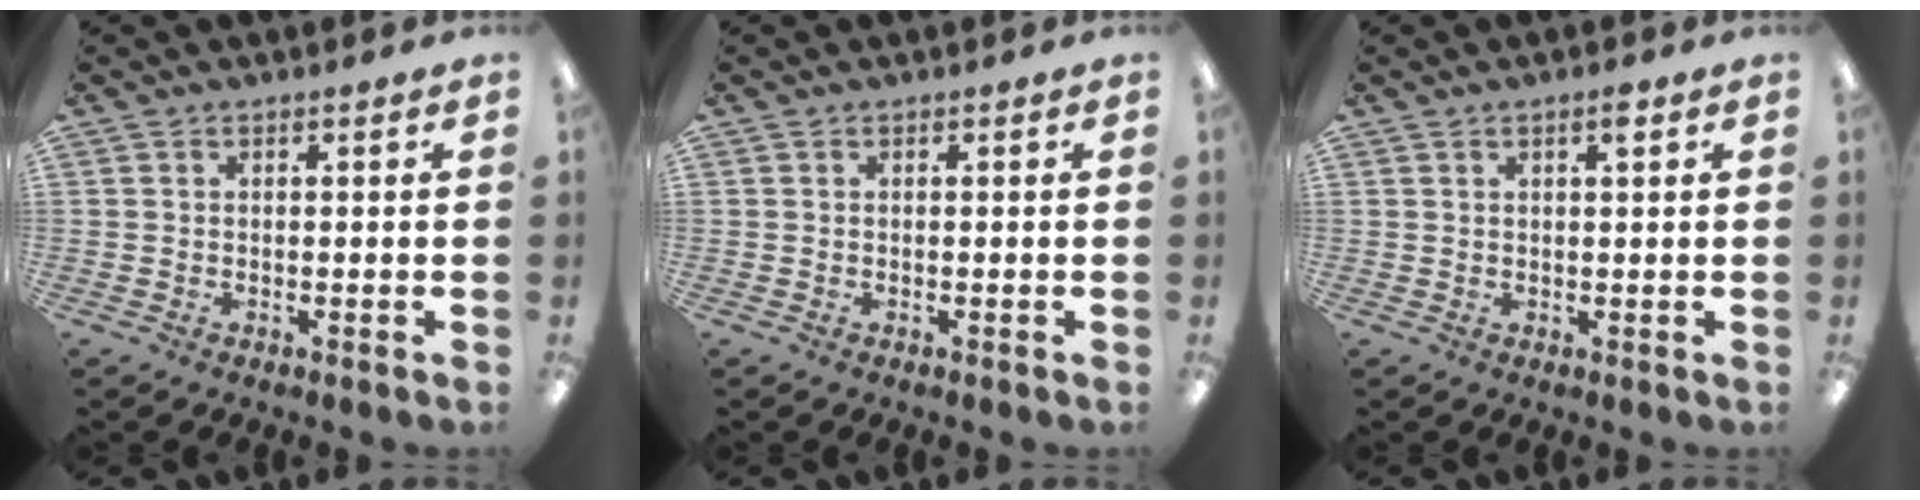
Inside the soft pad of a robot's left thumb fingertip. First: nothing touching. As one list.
[{"total": 0.0}, {"total": 2.2, "force": [1.3, 0.4, 1.7], "torque": [-0.029, 0.000, 0.019]}]